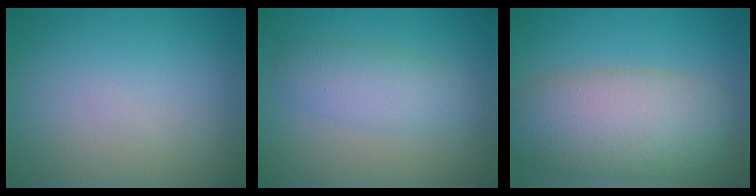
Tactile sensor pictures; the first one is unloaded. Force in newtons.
{"total": 3.0, "press": 3.0, "slide": 0.2}
{"total": 8.3, "press": 8.3, "slide": 0.2}